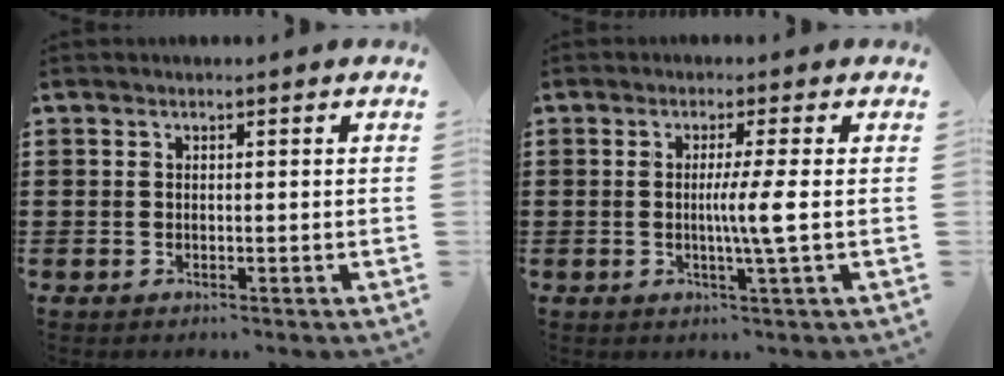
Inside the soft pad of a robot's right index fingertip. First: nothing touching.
{"total": 4.7, "force": [-0.2, -0.8, 4.6], "torque": [-0.083, -0.011, -0.009]}